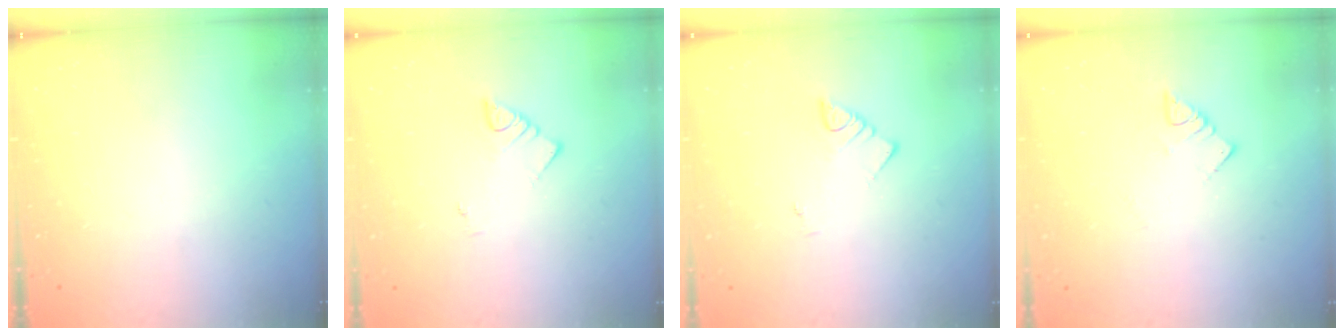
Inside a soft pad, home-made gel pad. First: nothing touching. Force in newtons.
{"total": 2.6, "press": 2.6, "slide": 0.2}
{"total": 2.5, "press": 2.5, "slide": 0.2}
{"total": 2.4, "press": 2.3, "slide": 0.5}